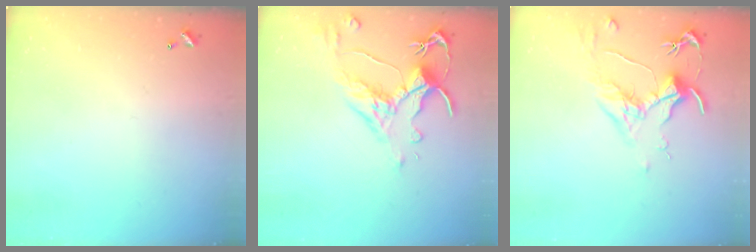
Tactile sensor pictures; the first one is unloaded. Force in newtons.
{"total": 3.1, "press": 2.7, "slide": 1.4}
{"total": 1.8, "press": 1.5, "slide": 0.9}